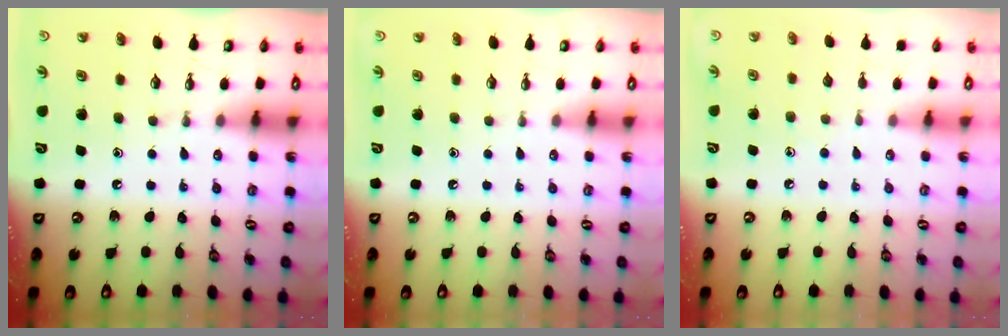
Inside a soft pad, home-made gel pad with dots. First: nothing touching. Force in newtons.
{"total": 0.0}
{"total": 4.9, "press": 4.9, "slide": 0.6}